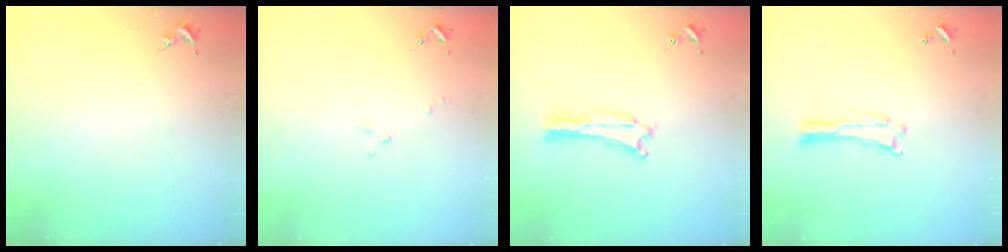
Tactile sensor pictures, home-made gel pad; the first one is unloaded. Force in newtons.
{"total": 1.3, "press": 1.2, "slide": 0.1}
{"total": 0.0}
{"total": 0.0}